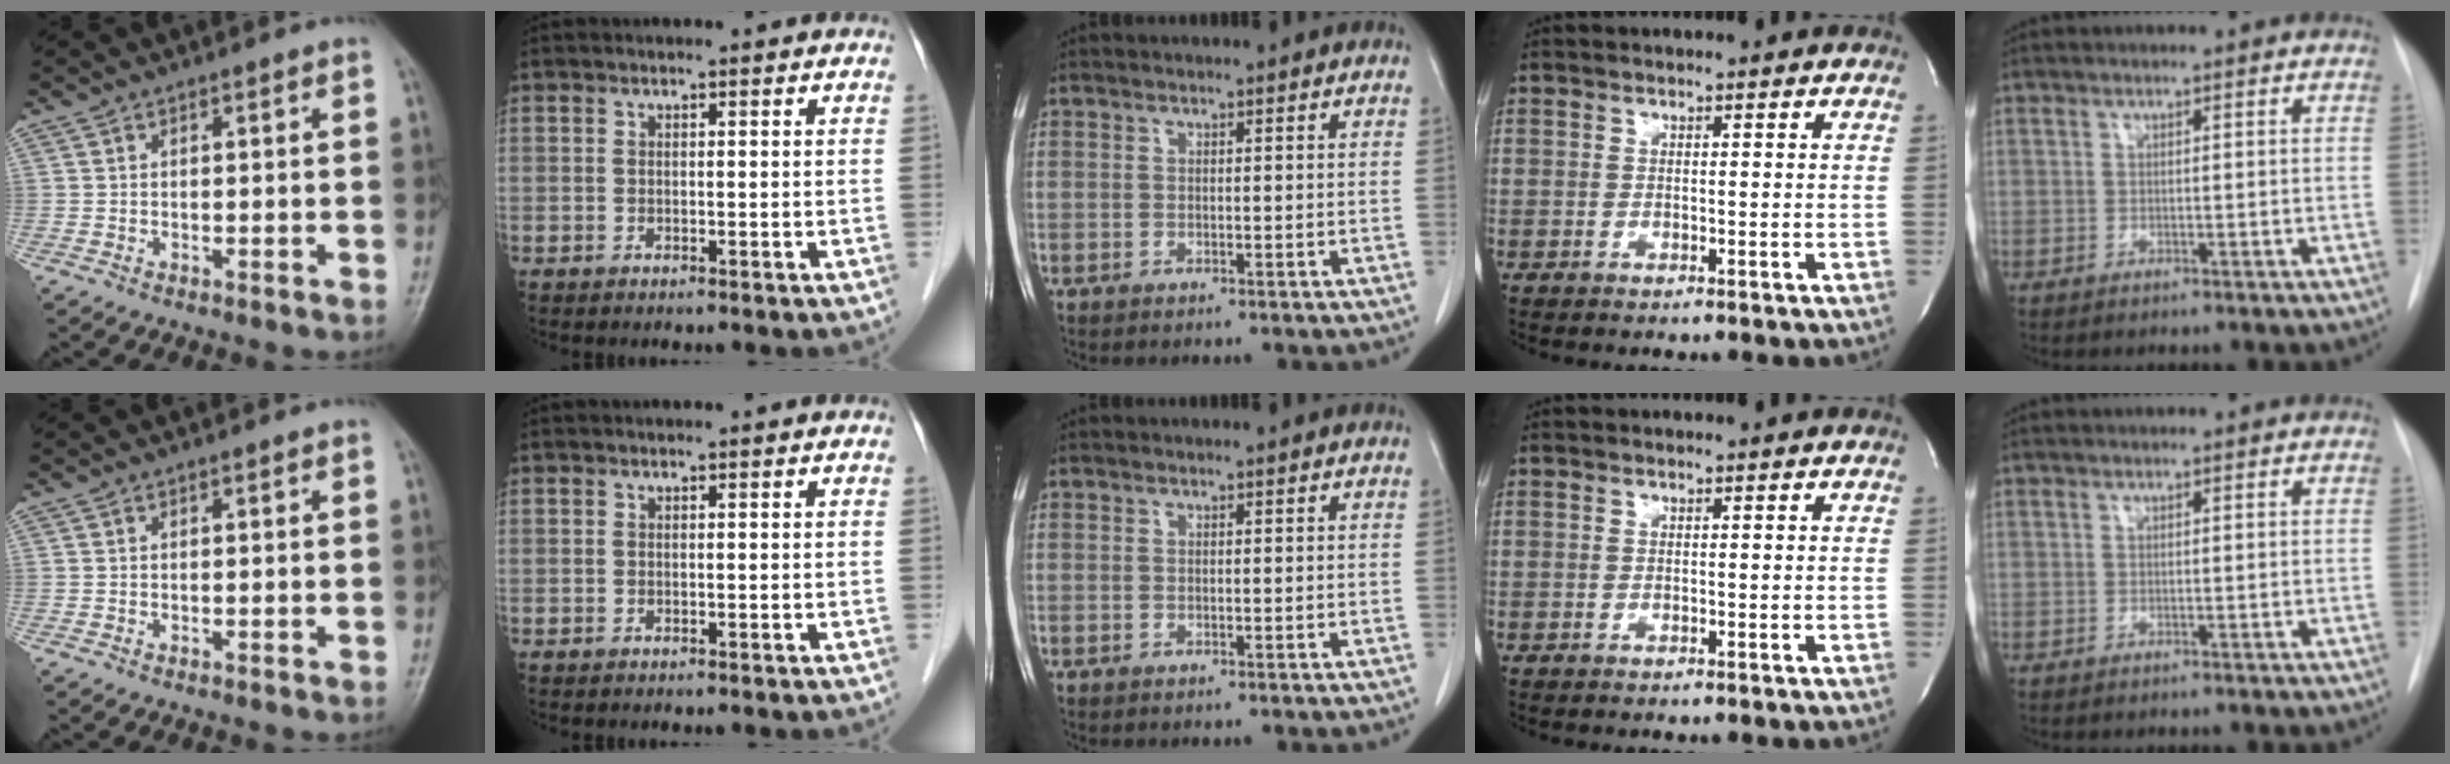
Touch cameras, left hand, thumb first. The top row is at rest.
{}